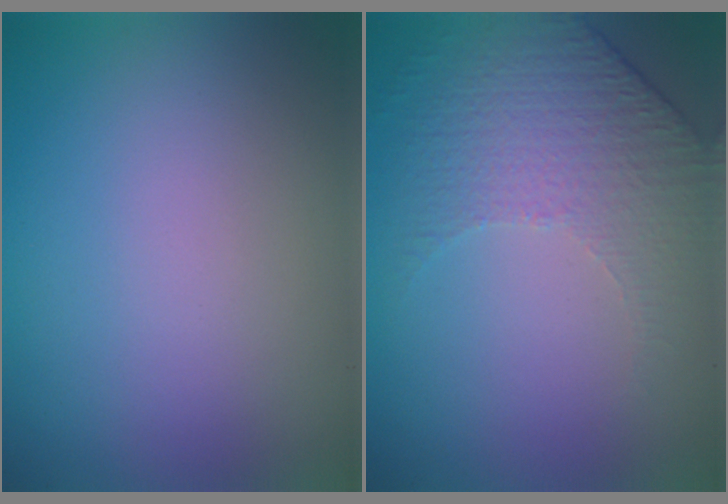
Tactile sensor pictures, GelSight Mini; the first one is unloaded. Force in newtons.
{"total": 4.7, "press": 3.1, "slide": 3.5}